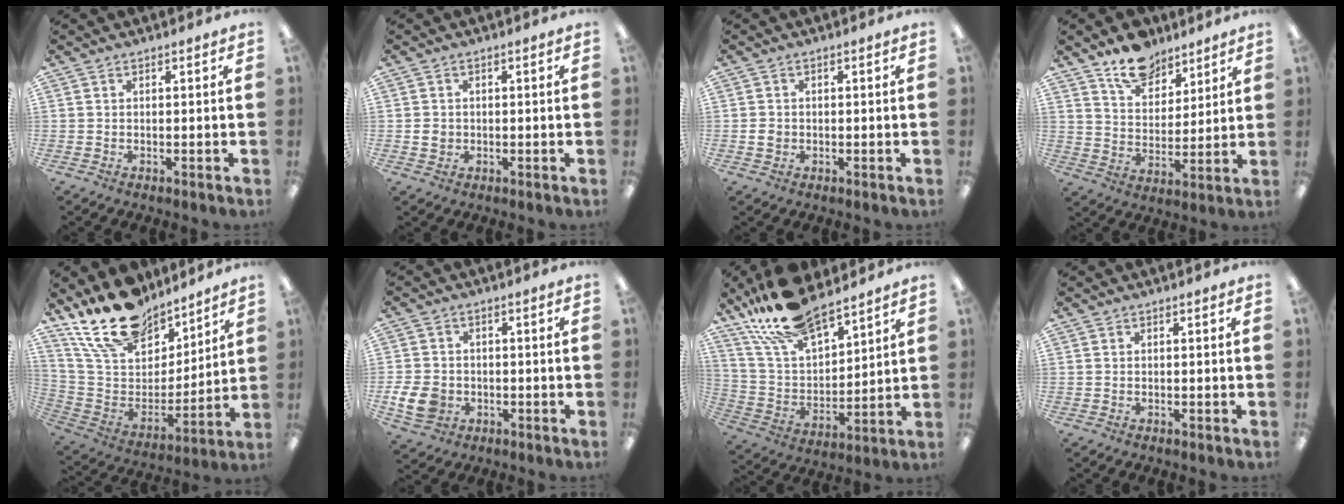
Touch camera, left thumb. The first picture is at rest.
{"total": 2.2, "force": [-0.1, 2.0, 1.0], "torque": [-0.019, 0.005, -0.003]}
{"total": 2.0, "force": [-0.2, 1.7, 1.0], "torque": [-0.018, 0.005, -0.006]}
{"total": 12.1, "force": [9.6, 6.5, 3.8], "torque": [-0.054, -0.059, 0.178]}
{"total": 20.1, "force": [16.0, 9.5, 7.8], "torque": [-0.161, -0.102, 0.291]}
{"total": 7.4, "force": [-1.7, 6.1, 3.8], "torque": [-0.083, 0.005, -0.032]}
{"total": 18.6, "force": [15.1, 6.9, 8.4], "torque": [-0.186, -0.078, 0.277]}
{"total": 0.0}